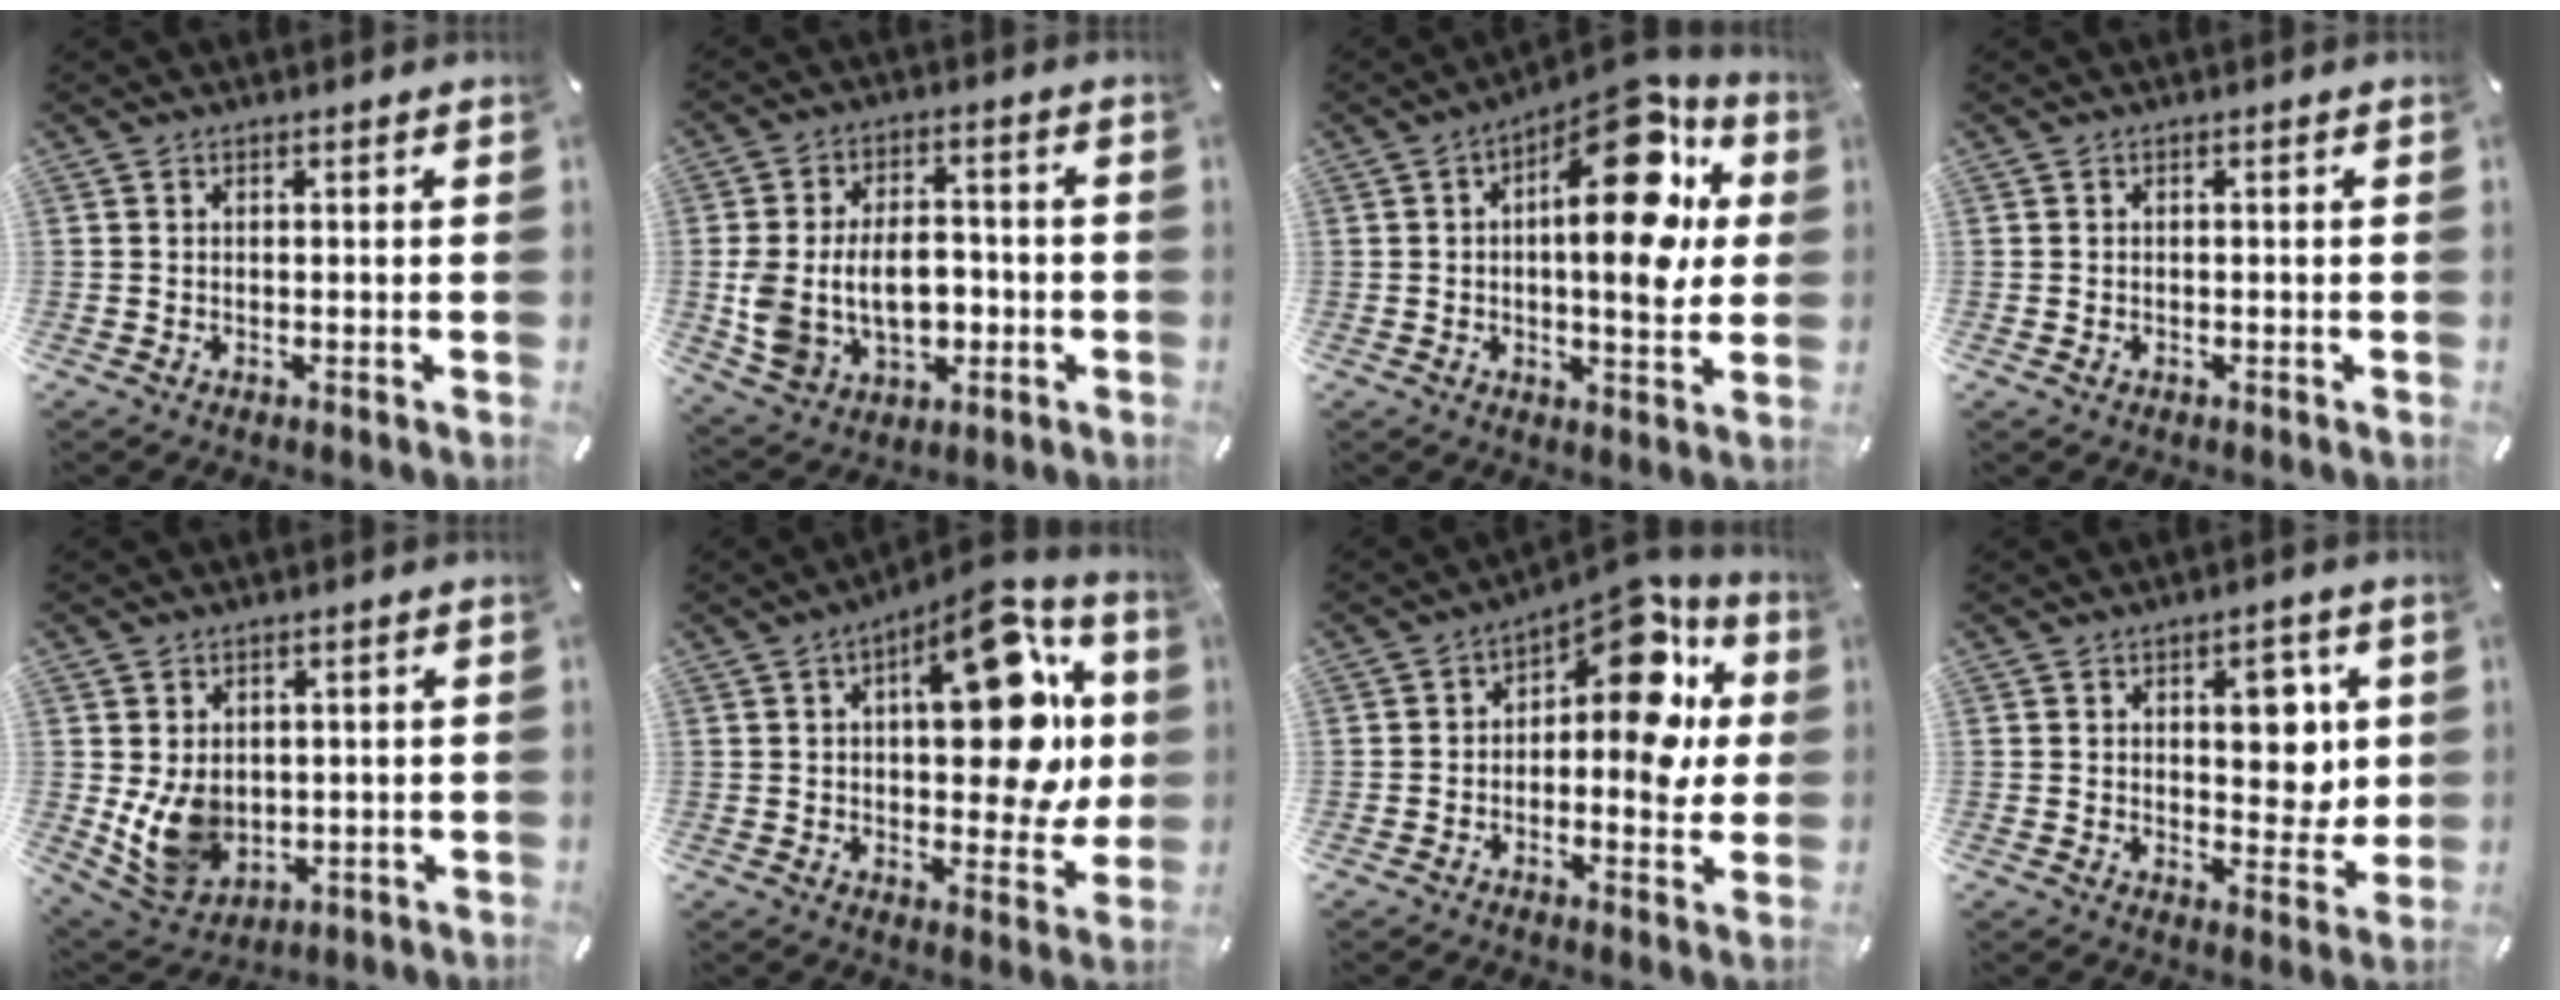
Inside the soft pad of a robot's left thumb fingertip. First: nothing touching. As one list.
[{"total": 14.1, "force": [-1.6, 9.9, 9.9], "torque": [-0.192, 0.013, -0.021]}, {"total": 20.0, "force": [6.5, 8.3, 17.0], "torque": [-0.225, -0.038, 0.098]}, {"total": 0.7, "force": [-0.2, 0.5, 0.4], "torque": [-0.008, 0.001, -0.005]}, {"total": 9.6, "force": [0.4, 8.0, 5.3], "torque": [-0.129, -0.007, 0.011]}, {"total": 21.0, "force": [6.1, 10.2, 17.4], "torque": [-0.216, -0.031, 0.095]}, {"total": 14.8, "force": [5.6, 7.3, 11.6], "torque": [-0.147, -0.050, 0.091]}, {"total": 9.1, "force": [2.5, 5.8, 6.6], "torque": [-0.064, -0.011, 0.035]}]